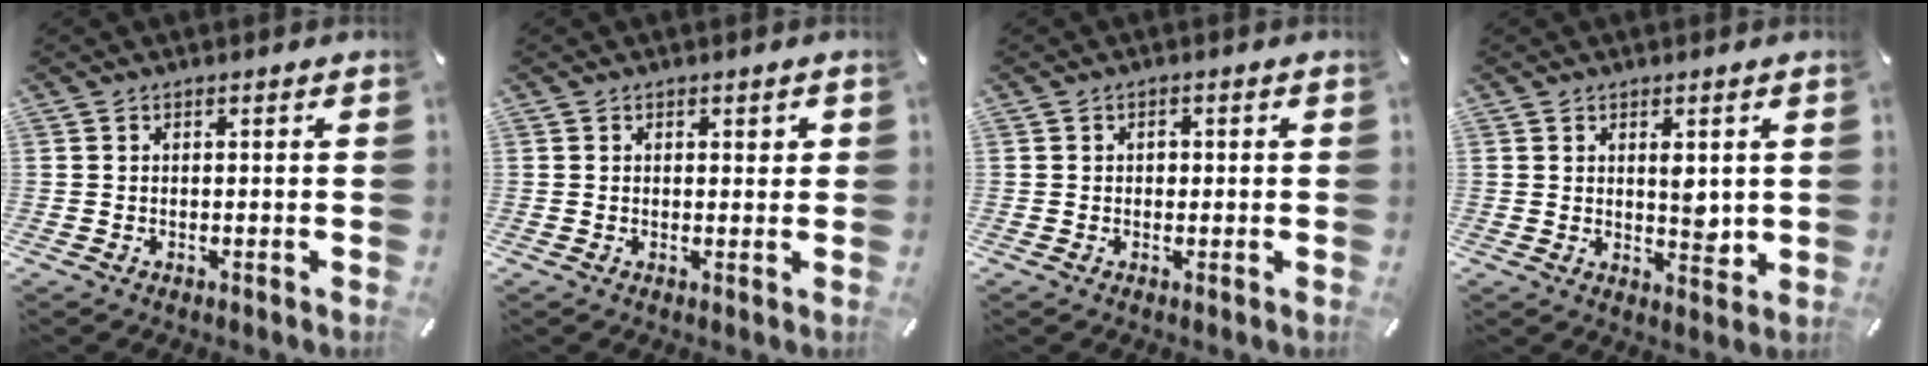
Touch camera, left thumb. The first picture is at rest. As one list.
[{"total": 0.8, "force": [0.3, 0.5, 0.5], "torque": [-0.002, 0.001, 0.003]}, {"total": 1.4, "force": [0.1, 1.1, 0.8], "torque": [-0.001, 0.000, -0.004]}, {"total": 4.8, "force": [1.6, 2.6, 3.7], "torque": [-0.043, -0.011, 0.023]}]